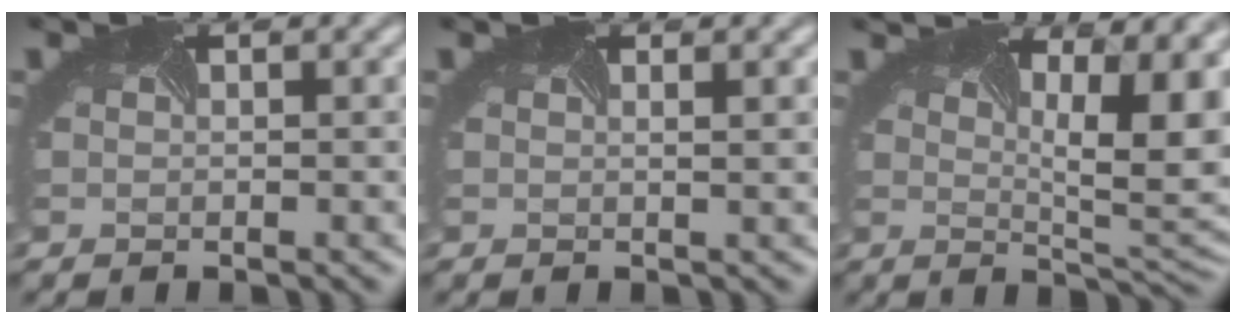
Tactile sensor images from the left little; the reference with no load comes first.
{"total": 1.3, "force": [0.5, 0.5, 1.1], "torque": [-0.002, 0.000, -0.004]}
{"total": 13.5, "force": [4.5, 5.7, 11.4], "torque": [-0.150, 0.030, 0.071]}